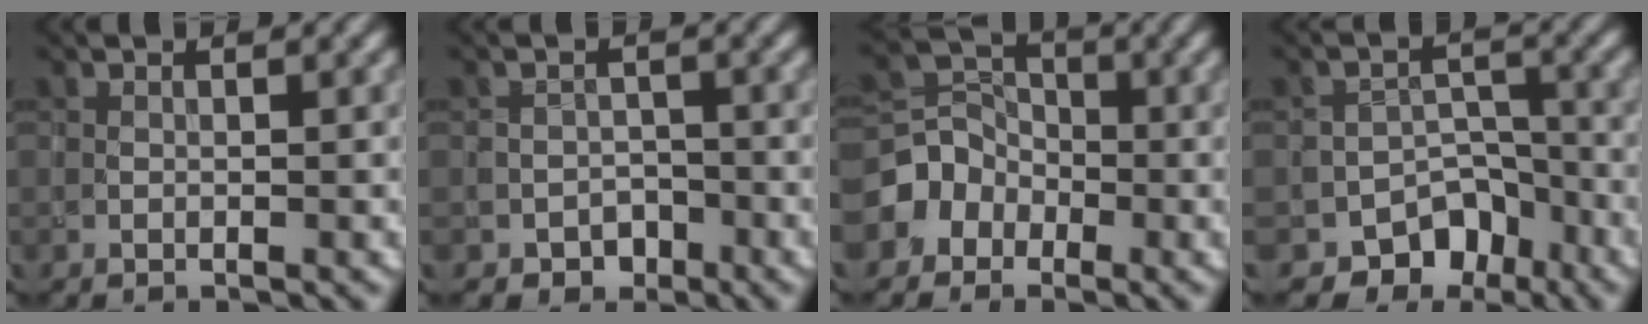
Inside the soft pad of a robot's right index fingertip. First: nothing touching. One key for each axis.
{"total": 2.6, "fx": -1.8, "fy": 1.8, "fz": 0.5, "tx": 0.003, "ty": 0.005, "tz": -0.029}
{"total": 3.8, "fx": -1.8, "fy": 3.2, "fz": 1.0, "tx": -0.009, "ty": 0.010, "tz": -0.045}
{"total": 7.7, "fx": -6.0, "fy": 4.7, "fz": 1.4, "tx": 0.013, "ty": 0.006, "tz": -0.080}